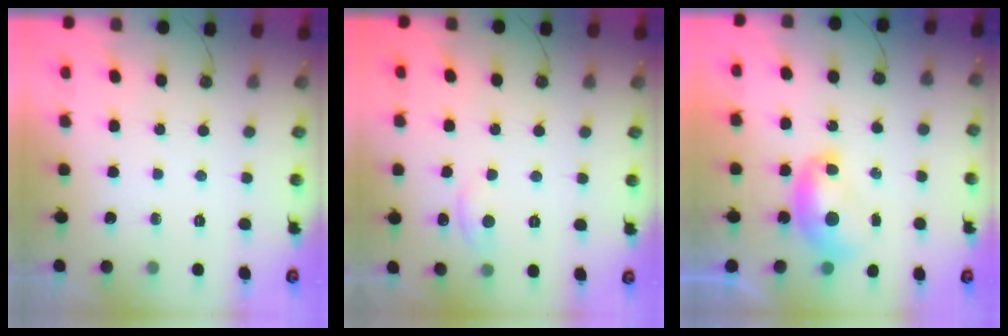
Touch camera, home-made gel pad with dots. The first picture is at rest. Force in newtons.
{"total": 0.9, "press": 0.6, "slide": 0.7}
{"total": 1.8, "press": 1.7, "slide": 0.2}